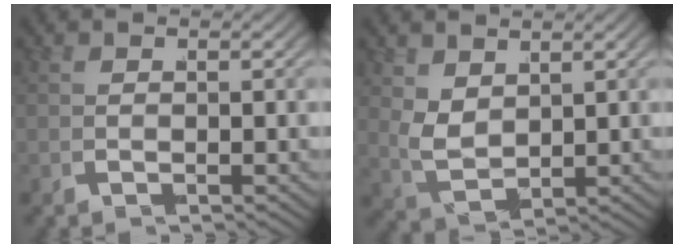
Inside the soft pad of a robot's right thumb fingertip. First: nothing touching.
{"total": 3.6, "force": [1.1, 2.4, 2.5], "torque": [-0.062, -0.018, 0.029]}